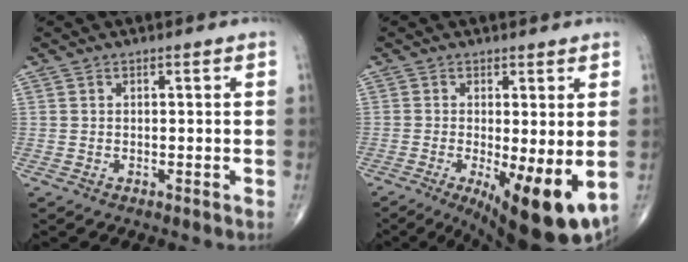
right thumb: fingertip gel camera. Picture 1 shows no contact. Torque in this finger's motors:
{"motor_torque": [2.14, 2.01, 0.89, -0.56, 0.45]}